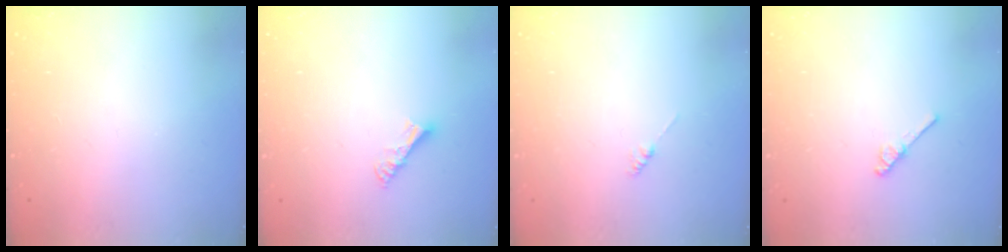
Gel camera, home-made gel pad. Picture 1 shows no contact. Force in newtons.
{"total": 4.7, "press": 4.7, "slide": 0.0}
{"total": 0.0}
{"total": 3.0, "press": 2.9, "slide": 0.5}